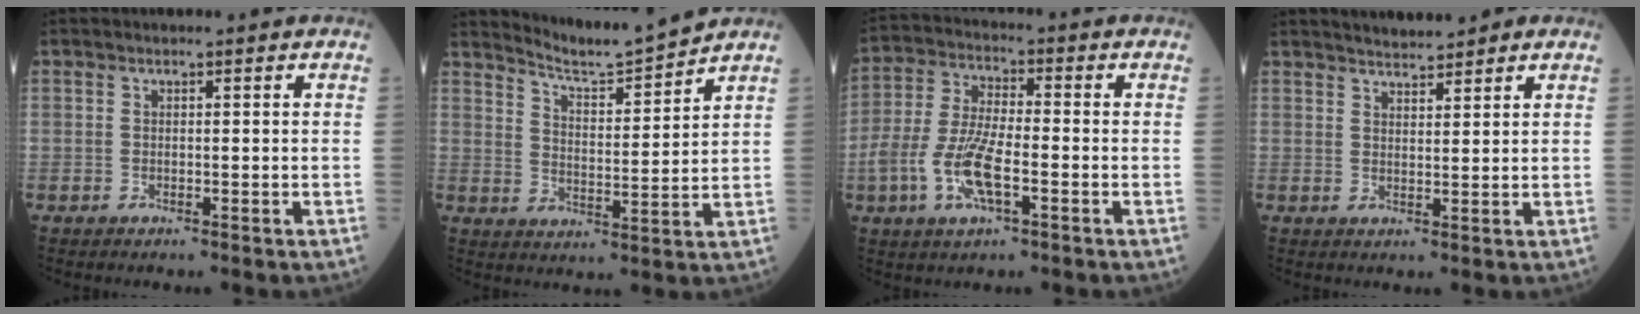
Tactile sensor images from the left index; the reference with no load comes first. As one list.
[{"total": 7.5, "force": [7.4, -1.2, 0.6], "torque": [-0.026, -0.017, 0.133]}, {"total": 9.7, "force": [-3.4, 3.2, 8.5], "torque": [-0.188, -0.004, -0.067]}, {"total": 4.5, "force": [4.1, 1.0, 1.5], "torque": [-0.023, 0.014, 0.063]}]